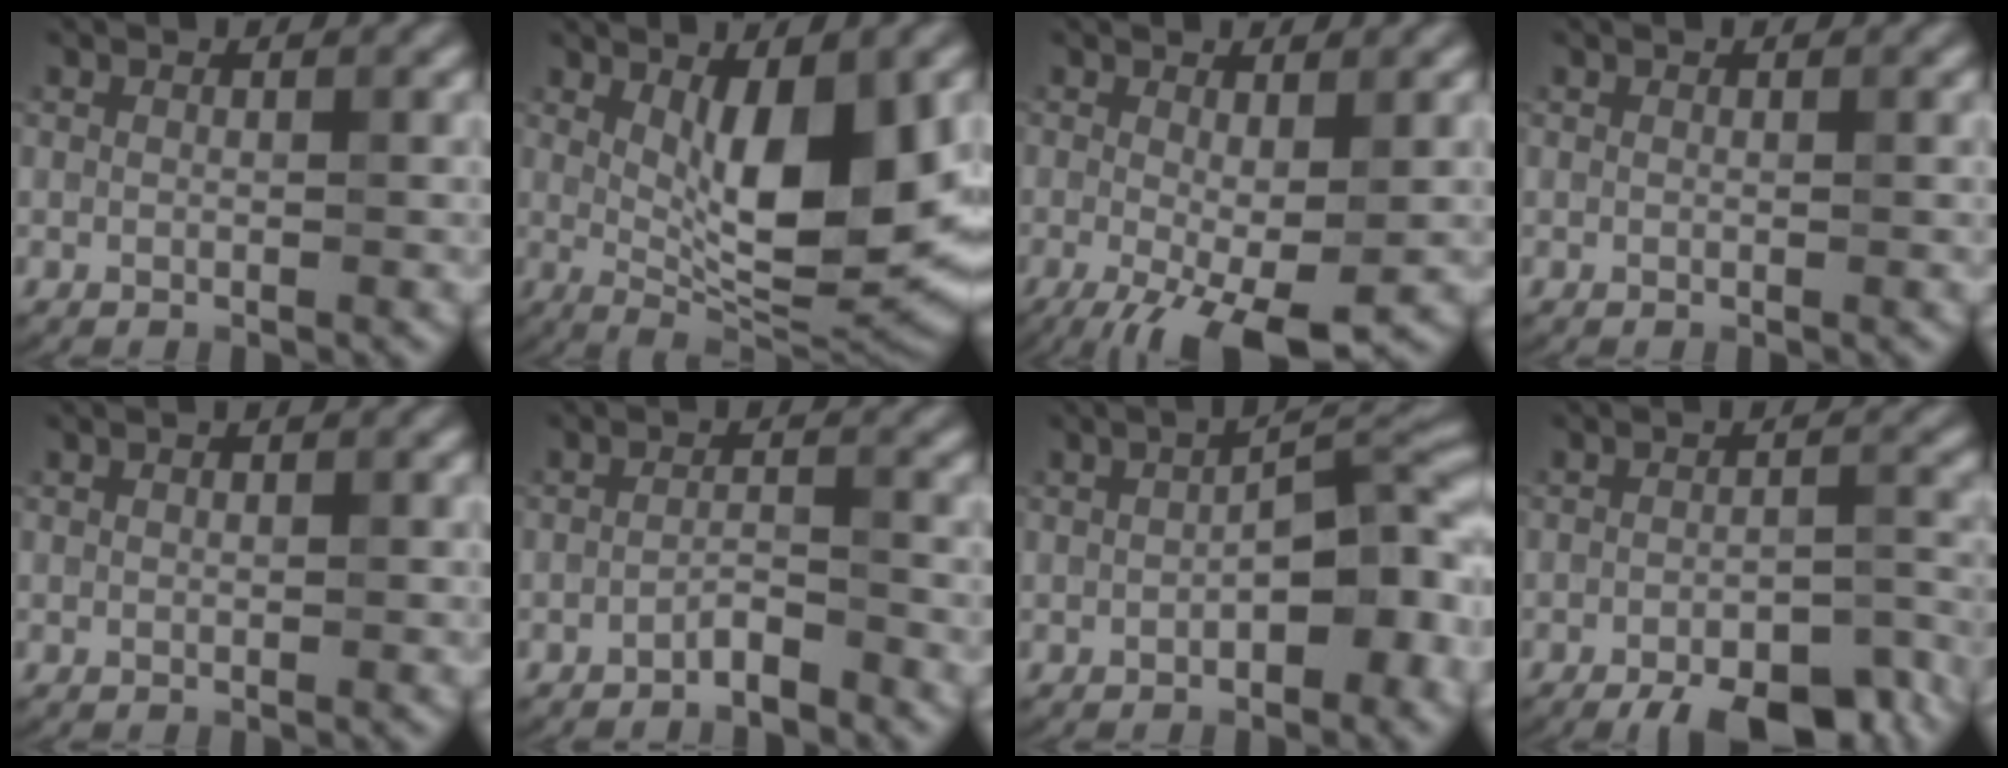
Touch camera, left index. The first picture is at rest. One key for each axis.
{"total": 10.7, "fx": 1.4, "fy": 3.5, "fz": 10.0, "tx": -0.142, "ty": -0.010, "tz": 0.028}
{"total": 6.6, "fx": -2.3, "fy": 2.0, "fz": 5.9, "tx": -0.107, "ty": -0.016, "tz": -0.032}
{"total": 0.0}
{"total": 0.8, "fx": 0.2, "fy": 0.3, "fz": 0.7, "tx": -0.010, "ty": 0.002, "tz": 0.002}
{"total": 1.8, "fx": -1.5, "fy": 0.3, "fz": 0.8, "tx": -0.014, "ty": 0.008, "tz": -0.030}
{"total": 6.6, "fx": -1.2, "fy": 2.8, "fz": 5.8, "tx": -0.072, "ty": 0.013, "tz": -0.022}
{"total": 9.8, "fx": -7.4, "fy": 3.3, "fz": 5.5, "tx": -0.066, "ty": -0.015, "tz": -0.091}